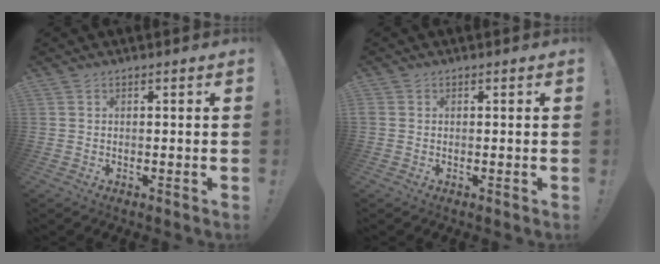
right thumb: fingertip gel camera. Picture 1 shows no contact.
{"total": 0.6, "force": [0.0, 0.5, 0.2], "torque": [-0.004, 0.001, 0.000]}